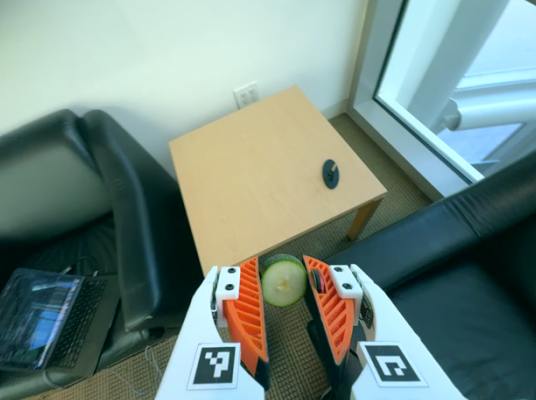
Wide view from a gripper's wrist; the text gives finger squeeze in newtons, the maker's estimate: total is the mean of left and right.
{"total": 6.6, "left": 6.1, "right": 7.0}